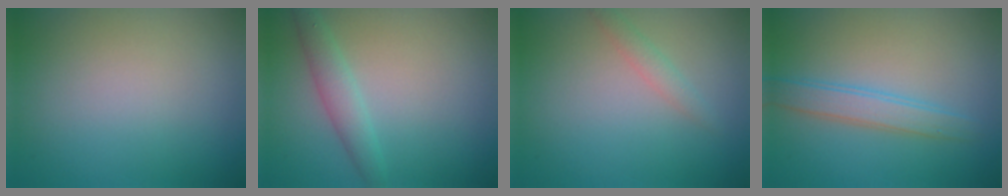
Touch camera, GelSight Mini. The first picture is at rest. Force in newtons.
{"total": 2.3, "press": 2.3, "slide": 0.0}
{"total": 1.3, "press": 1.3, "slide": 0.1}
{"total": 2.7, "press": 2.7, "slide": 0.1}